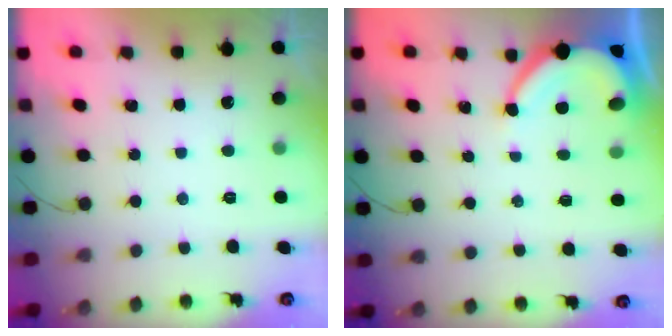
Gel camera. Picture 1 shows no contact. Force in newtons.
{"total": 6.4, "press": 6.4, "slide": 0.6}